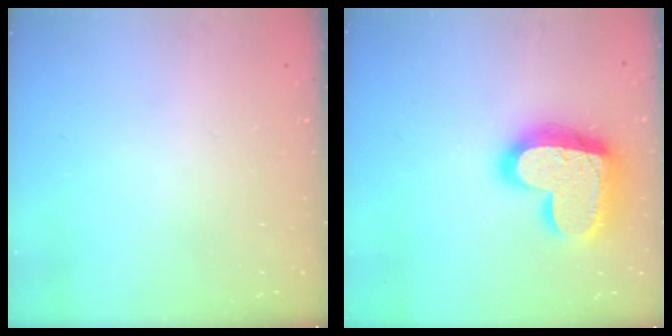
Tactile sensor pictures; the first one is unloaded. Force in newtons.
{"total": 22.4, "press": 22.4, "slide": 1.4}